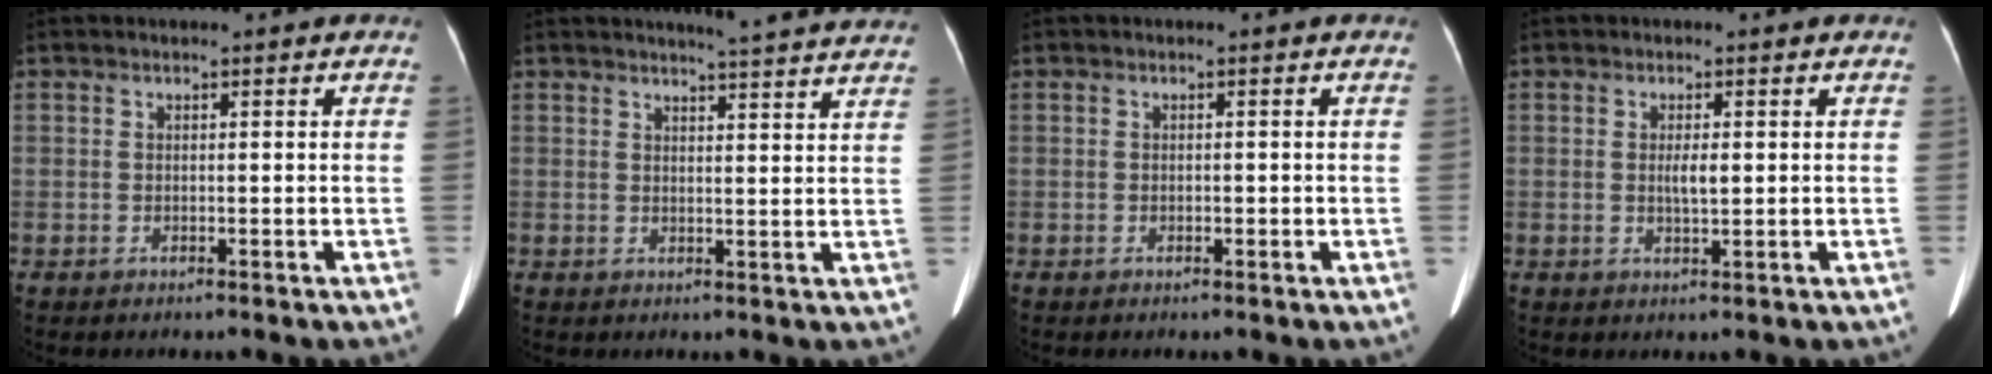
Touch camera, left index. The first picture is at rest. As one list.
[{"total": 11.4, "force": [10.8, -0.4, 3.5], "torque": [-0.046, -0.026, 0.112]}, {"total": 0.7, "force": [-0.2, 0.4, 0.5], "torque": [-0.006, 0.002, -0.004]}, {"total": 2.2, "force": [0.2, 0.5, 2.1], "torque": [-0.040, -0.001, 0.005]}]